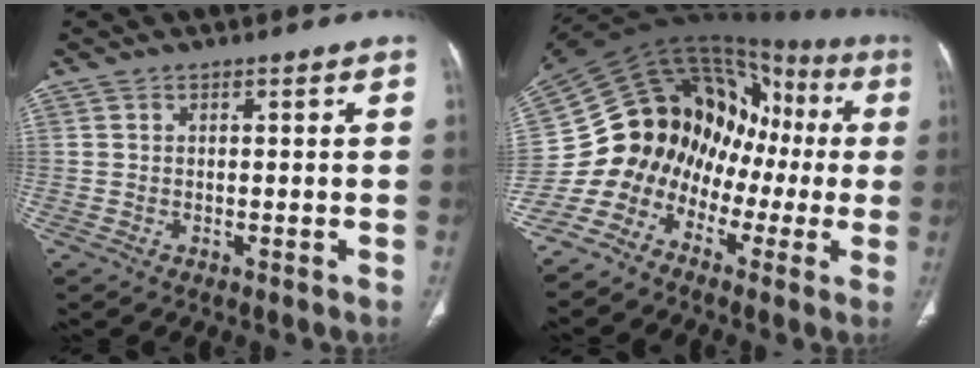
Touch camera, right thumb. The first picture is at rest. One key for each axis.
{"total": 18.7, "fx": -6.5, "fy": 14.6, "fz": 9.8, "tx": -0.124, "ty": 0.118, "tz": -0.116}